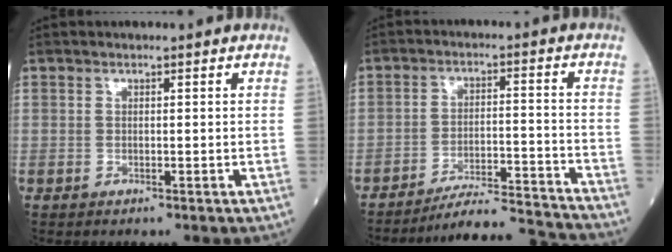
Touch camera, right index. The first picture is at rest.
{"total": 11.6, "force": [-11.4, -1.0, 1.6], "torque": [-0.018, 0.009, -0.179]}